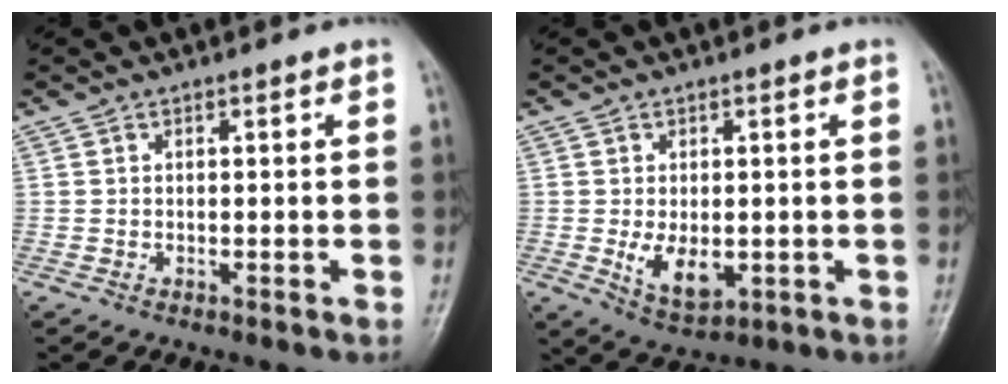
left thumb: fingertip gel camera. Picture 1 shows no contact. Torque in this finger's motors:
{"motor_torque": [0.86, 1.05, 0.85, 0.12, 0.05]}